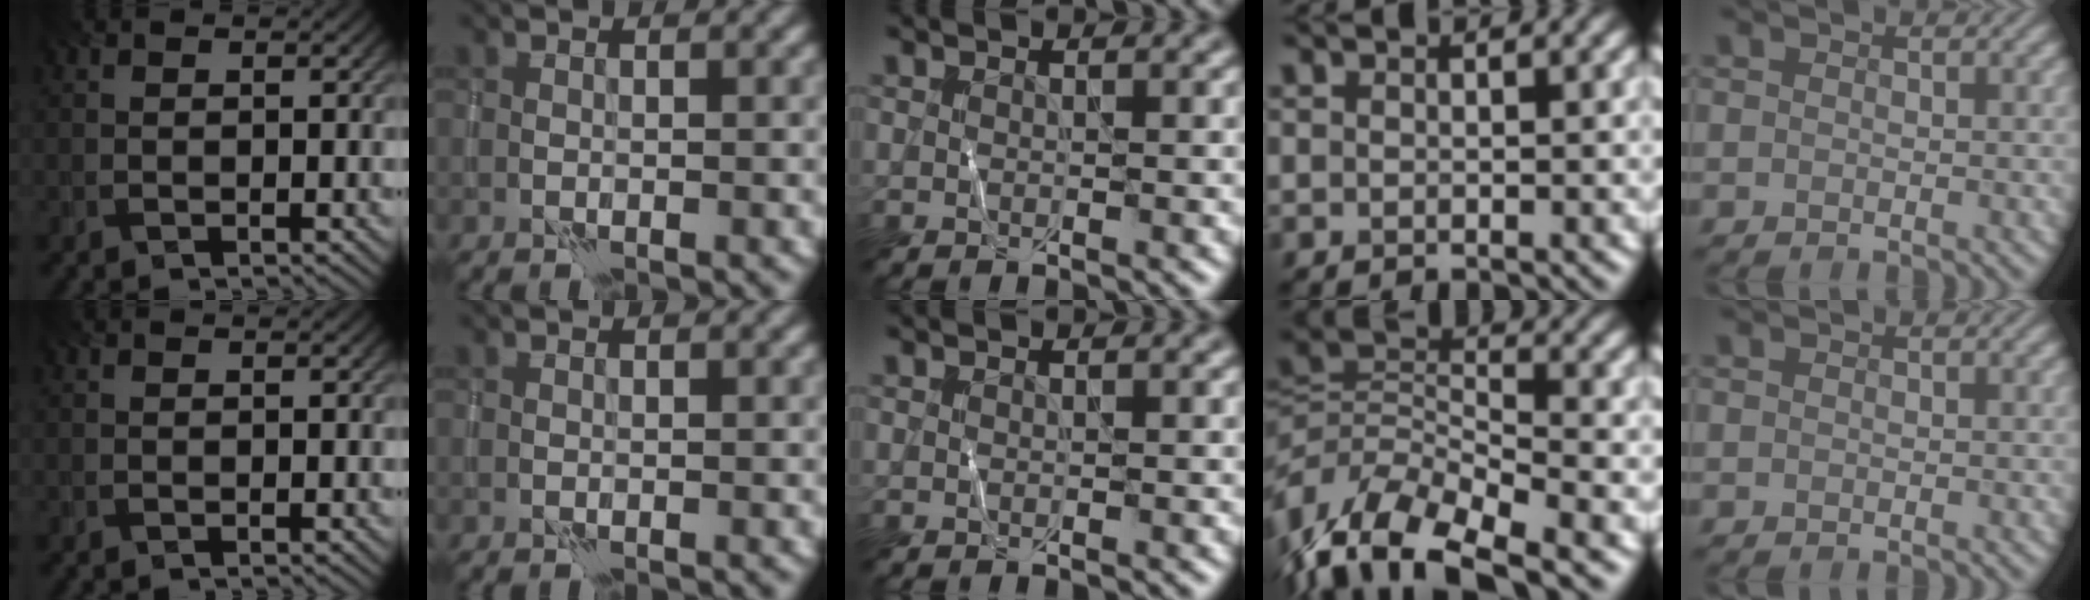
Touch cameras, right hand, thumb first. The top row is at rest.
{"ring": {"total": 10.1, "force": [-6.3, 4.7, 6.3], "torque": [-0.122, -0.001, -0.125]}}